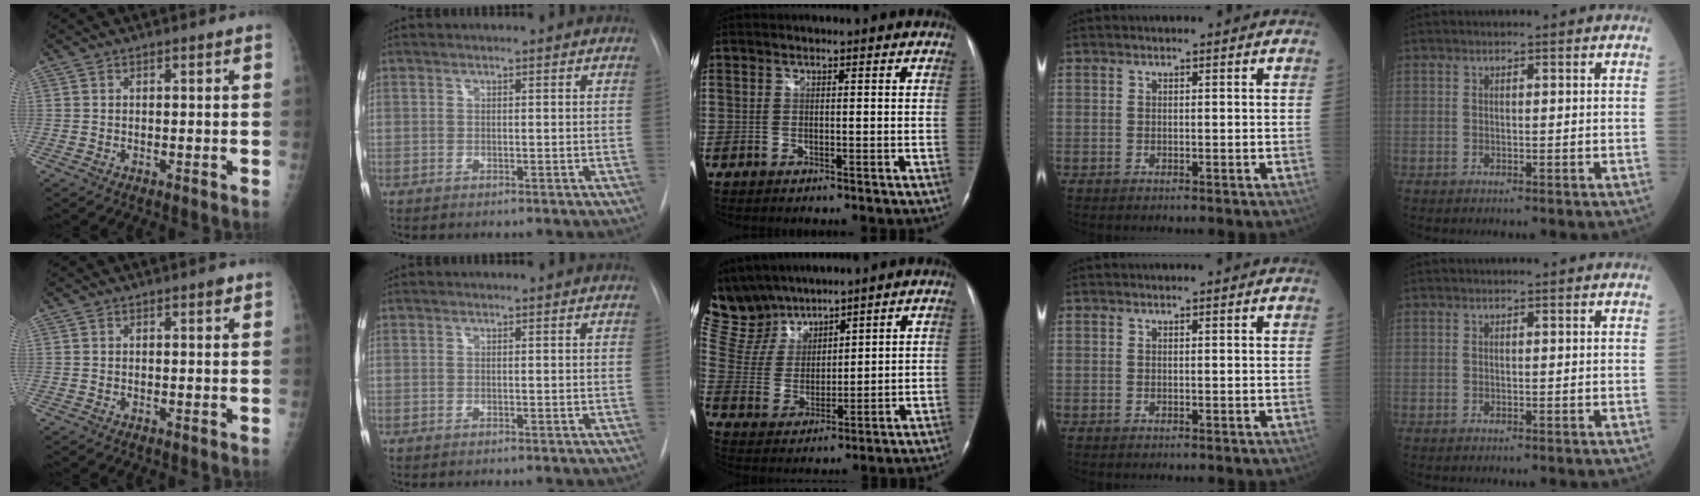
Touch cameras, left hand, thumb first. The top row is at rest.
{"thumb": {"total": 0.9, "force": [0.5, 0.3, 0.7], "torque": [-0.009, 0.000, 0.005]}, "middle": {"total": 11.8, "force": [10.6, 4.7, 1.9], "torque": [-0.057, 0.020, 0.224]}}